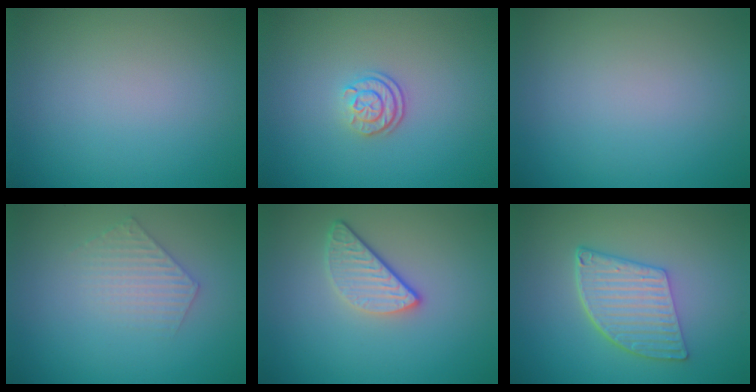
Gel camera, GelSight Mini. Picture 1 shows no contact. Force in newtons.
{"total": 2.3, "press": 1.7, "slide": 1.5}
{"total": 0.0}
{"total": 2.2, "press": 2.1, "slide": 0.4}
{"total": 2.9, "press": 2.3, "slide": 1.7}
{"total": 5.6, "press": 4.1, "slide": 3.9}